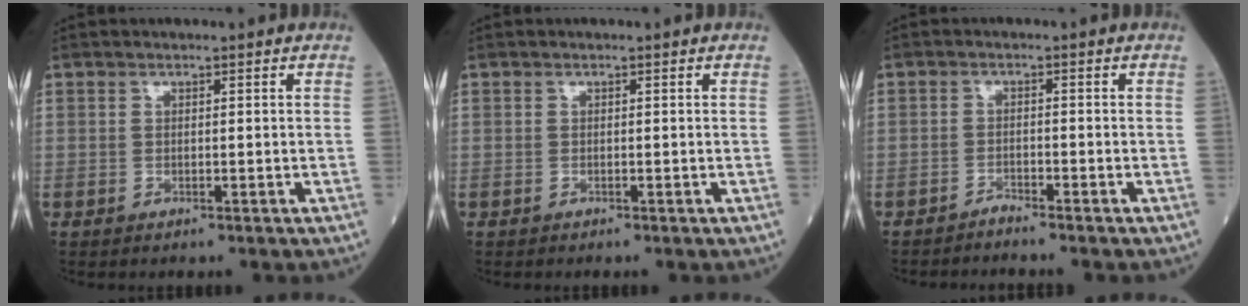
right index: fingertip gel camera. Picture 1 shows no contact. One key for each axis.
{"total": 0.0}
{"total": 1.7, "fx": -1.6, "fy": -0.4, "fz": 0.0, "tx": 0.002, "ty": -0.001, "tz": -0.030}